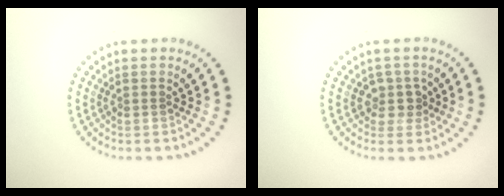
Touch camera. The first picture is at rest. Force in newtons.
{"total": 2.1, "press": 1.6, "slide": 1.3}